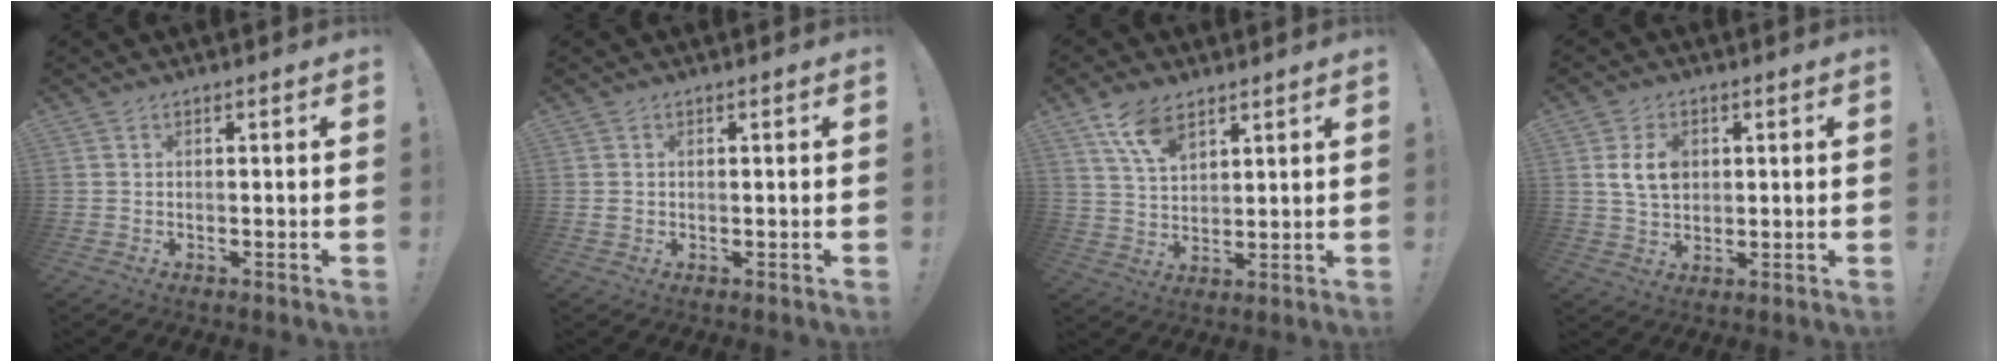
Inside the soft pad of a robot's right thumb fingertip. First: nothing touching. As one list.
[{"total": 1.0, "force": [0.5, 0.8, 0.4], "torque": [0.001, 0.000, 0.007]}, {"total": 9.4, "force": [6.2, 4.4, 5.5], "torque": [-0.105, -0.024, 0.118]}, {"total": 8.3, "force": [1.9, 6.0, 5.4], "torque": [-0.105, 0.002, 0.035]}]